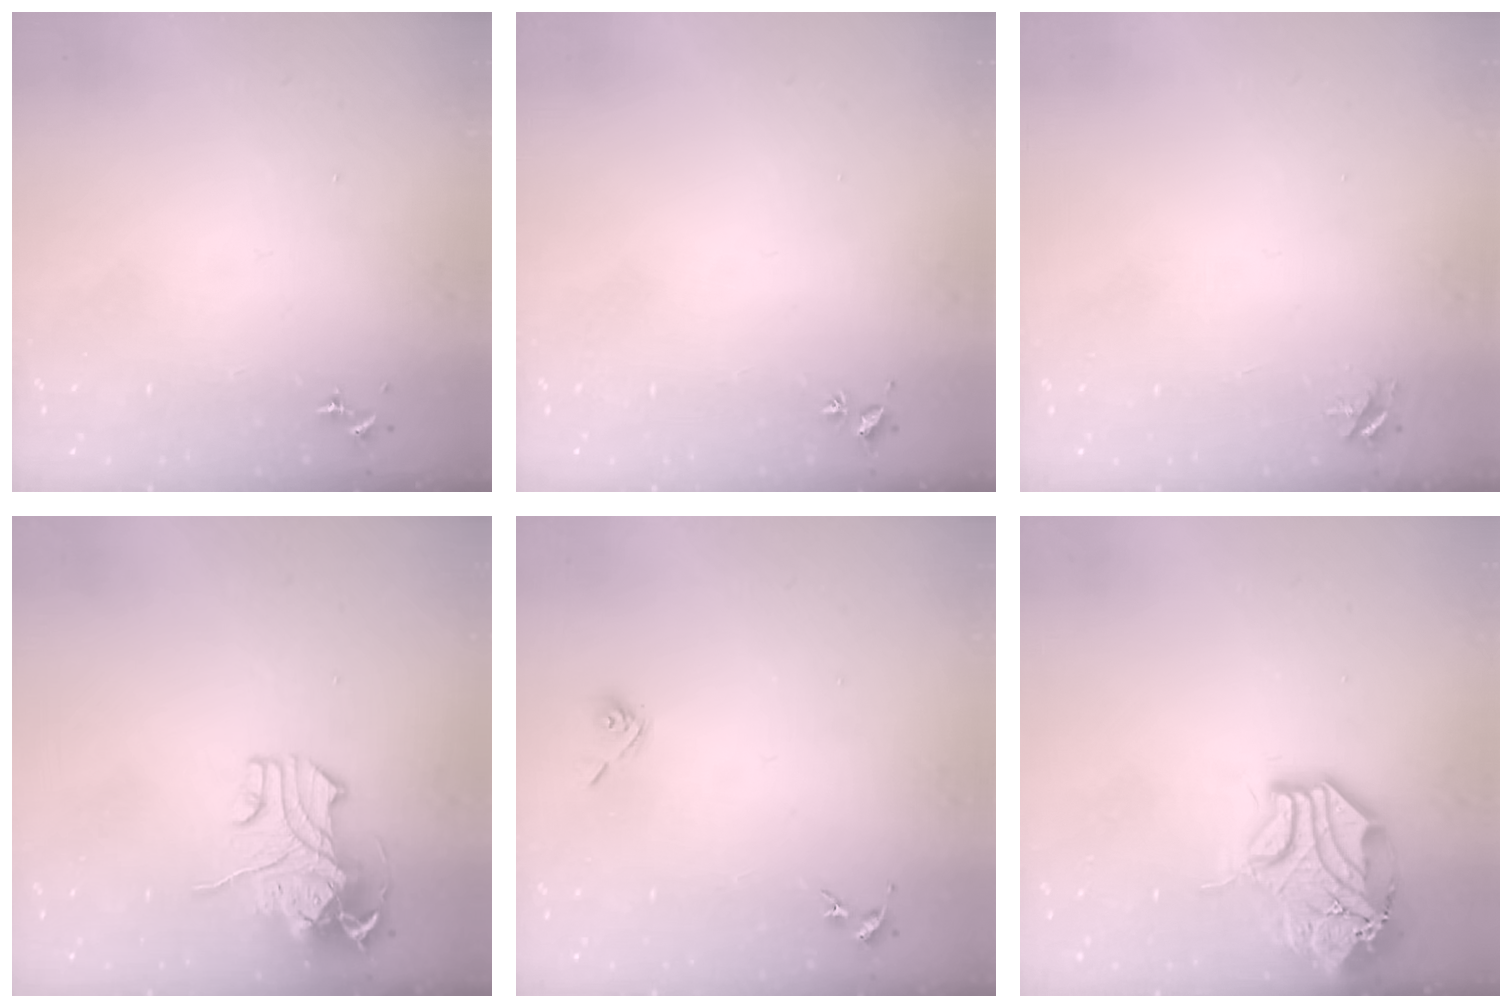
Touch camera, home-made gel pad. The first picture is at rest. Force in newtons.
{"total": 2.0, "press": 2.0, "slide": 0.3}
{"total": 4.2, "press": 4.1, "slide": 0.5}
{"total": 10.7, "press": 10.6, "slide": 1.8}
{"total": 5.3, "press": 4.9, "slide": 2.0}
{"total": 15.9, "press": 15.7, "slide": 2.2}